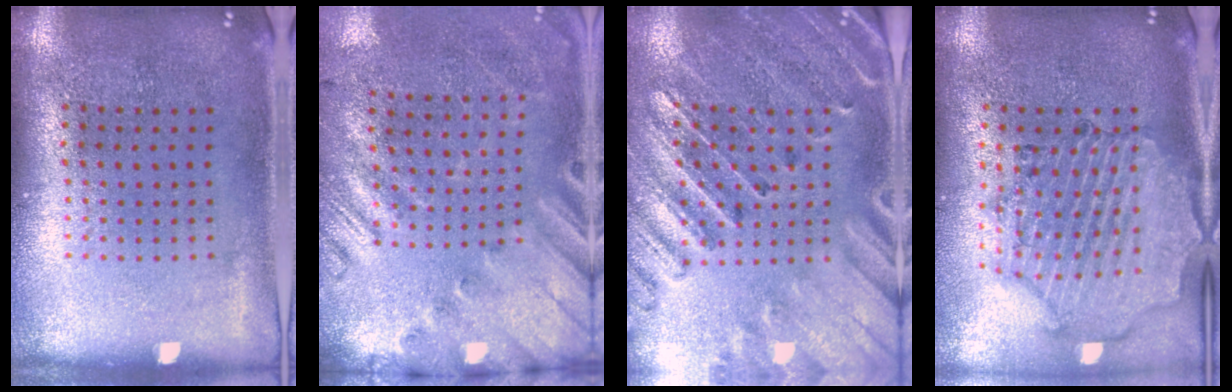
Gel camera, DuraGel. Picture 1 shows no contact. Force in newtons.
{"total": 2.6, "press": 1.9, "slide": 1.7}
{"total": 2.9, "press": 2.7, "slide": 0.9}
{"total": 1.7, "press": 1.7, "slide": 0.3}